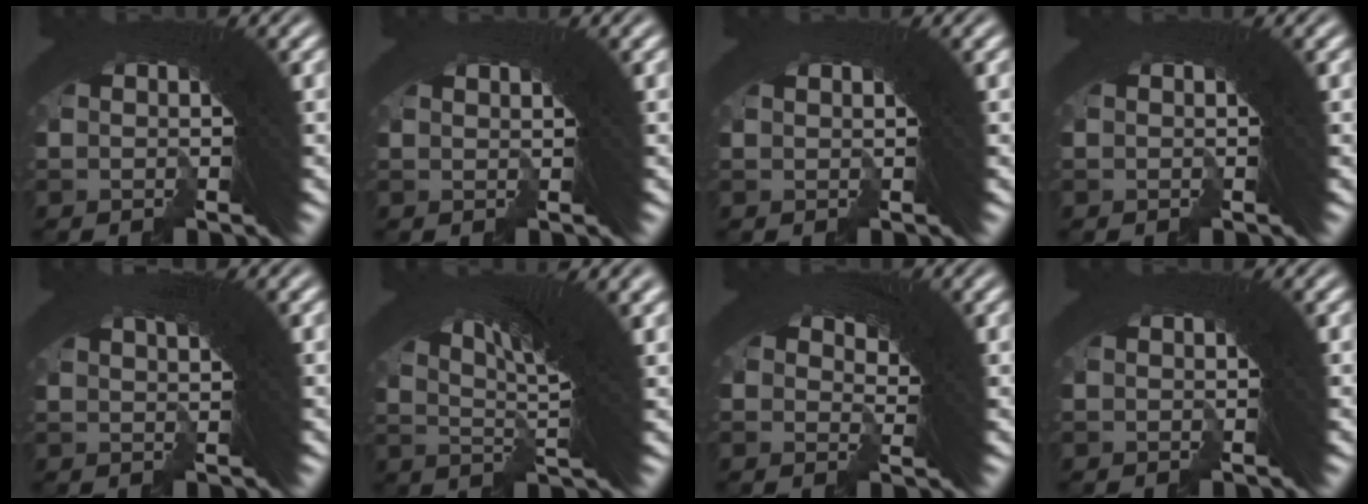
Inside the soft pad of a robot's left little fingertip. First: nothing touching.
{"total": 1.1, "force": [0.2, -1.0, 0.1], "torque": [-0.006, -0.003, 0.010]}
{"total": 0.6, "force": [0.1, -0.5, -0.1], "torque": [-0.005, -0.004, 0.006]}
{"total": 0.0}
{"total": 3.4, "force": [2.3, -0.9, 2.2], "torque": [-0.026, 0.031, 0.032]}
{"total": 9.5, "force": [4.6, -0.1, 8.3], "torque": [-0.111, 0.041, 0.070]}
{"total": 1.5, "force": [-0.1, 1.1, 1.0], "torque": [-0.021, -0.022, 0.007]}
{"total": 0.0}